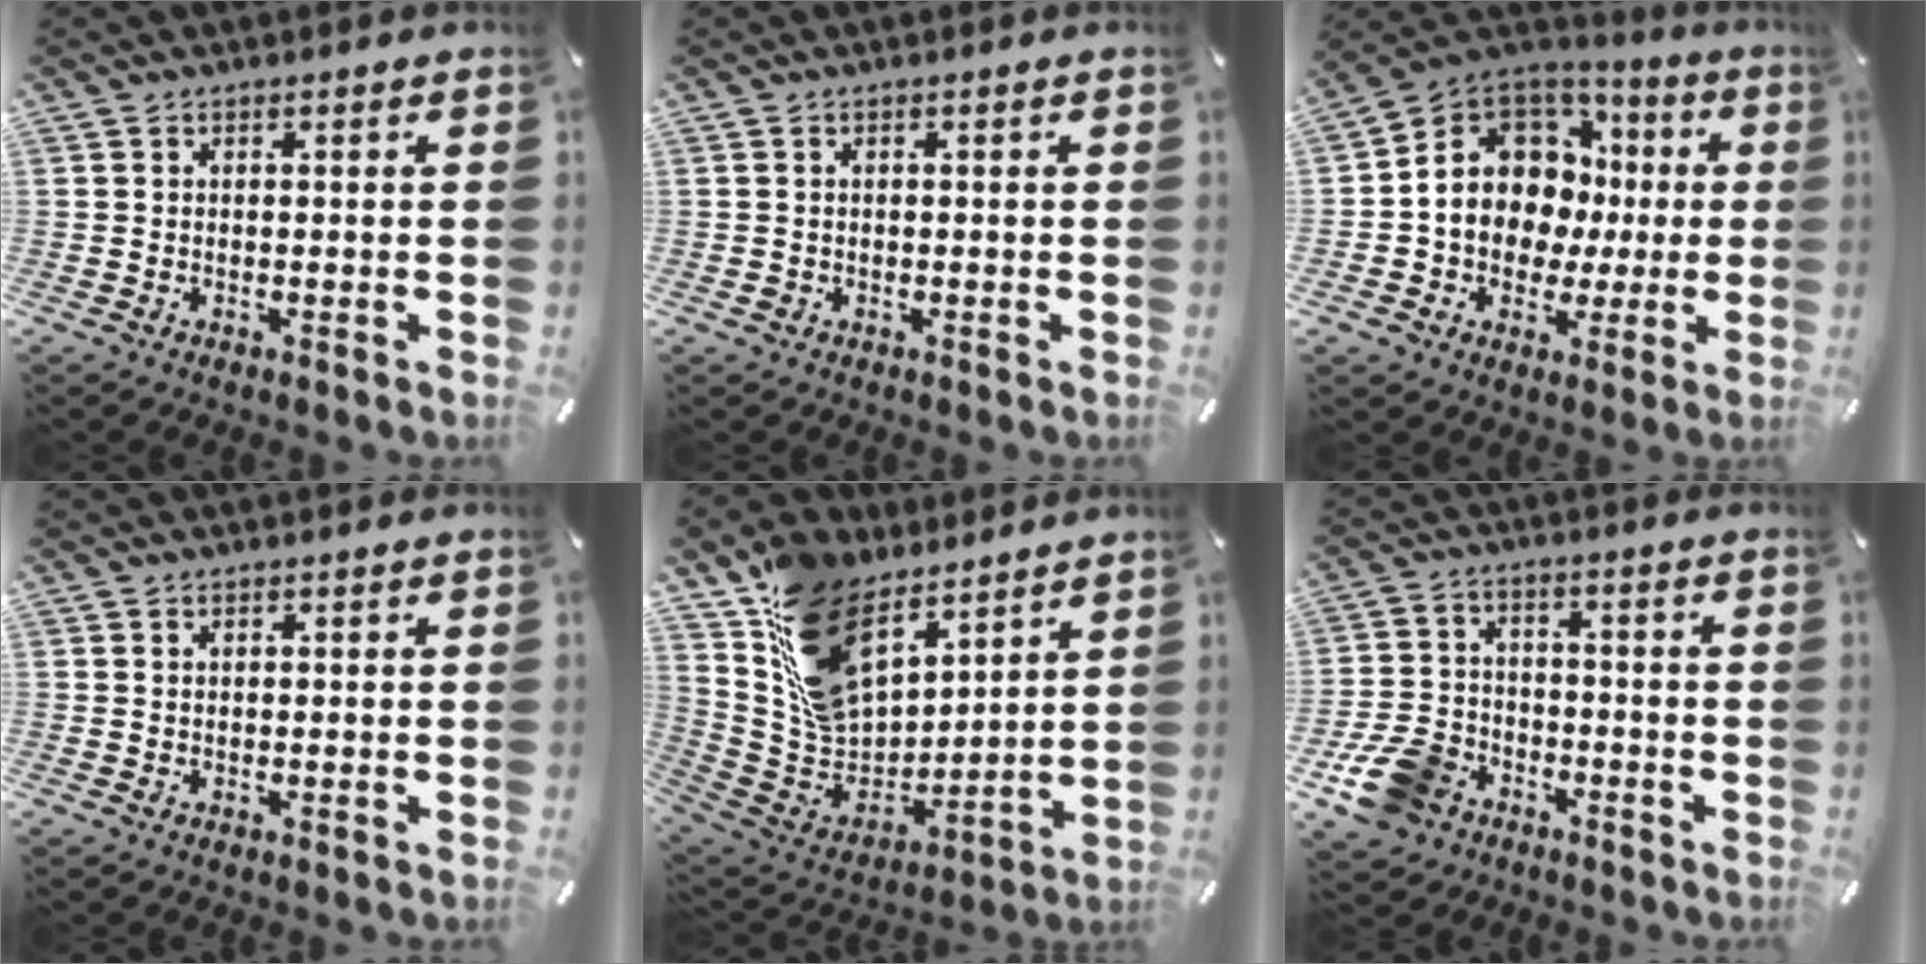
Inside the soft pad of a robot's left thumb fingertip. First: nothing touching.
{"total": 0.6, "force": [-0.1, 0.6, 0.2], "torque": [-0.003, 0.004, -0.004]}
{"total": 12.7, "force": [0.6, 11.4, 5.7], "torque": [-0.111, -0.021, 0.018]}
{"total": 0.5, "force": [0.3, 0.3, 0.3], "torque": [-0.006, 0.000, 0.005]}
{"total": 16.7, "force": [10.8, 9.9, 7.9], "torque": [-0.170, -0.064, 0.210]}
{"total": 10.7, "force": [-5.7, 7.8, 4.5], "torque": [-0.095, 0.042, -0.103]}